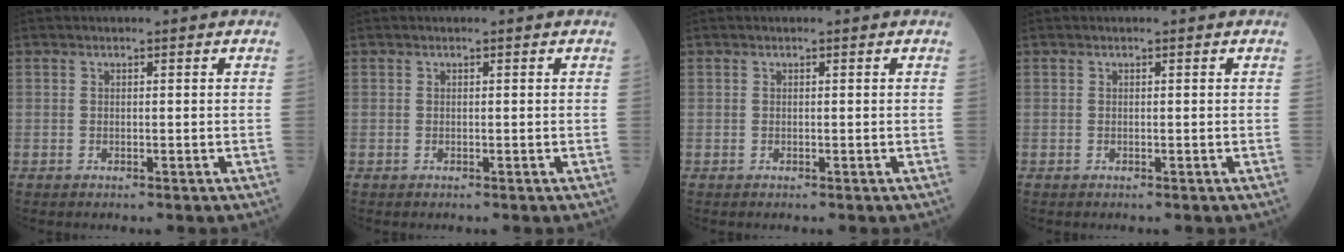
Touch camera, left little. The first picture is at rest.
{"total": 0.0}
{"total": 0.0}
{"total": 0.0}